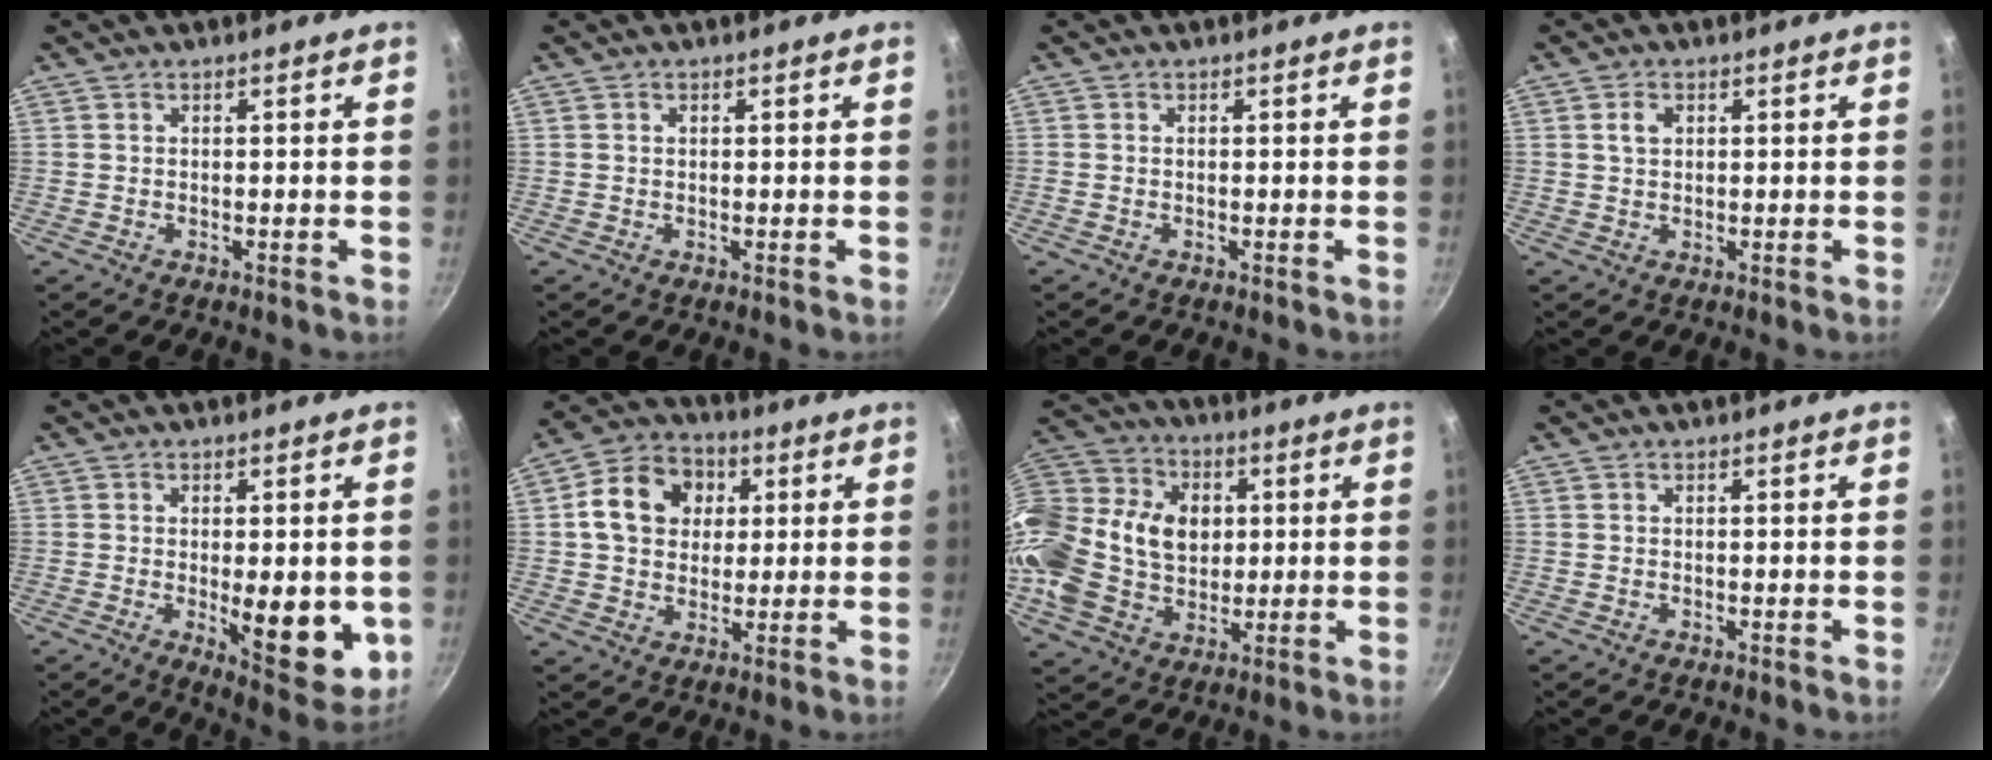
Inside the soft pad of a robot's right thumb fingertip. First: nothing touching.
{"total": 0.6, "force": [0.2, 0.4, 0.3], "torque": [-0.005, 0.003, 0.003]}
{"total": 0.0}
{"total": 2.4, "force": [0.7, 1.8, 1.5], "torque": [-0.020, 0.002, 0.013]}
{"total": 12.6, "force": [-1.5, 4.9, 11.5], "torque": [-0.120, -0.019, -0.010]}
{"total": 12.8, "force": [2.9, 10.3, 6.9], "torque": [-0.096, 0.013, 0.035]}
{"total": 24.8, "force": [3.1, 19.0, 15.6], "torque": [-0.302, 0.030, 0.054]}
{"total": 0.0}